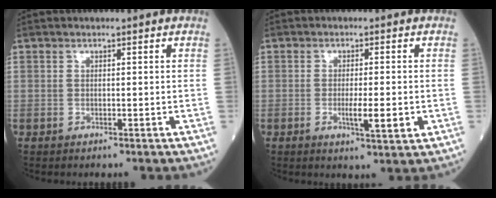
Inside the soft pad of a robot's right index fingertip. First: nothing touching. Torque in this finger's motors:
{"motor_torque": [0.83, -0.11, 0.44, 0.11]}